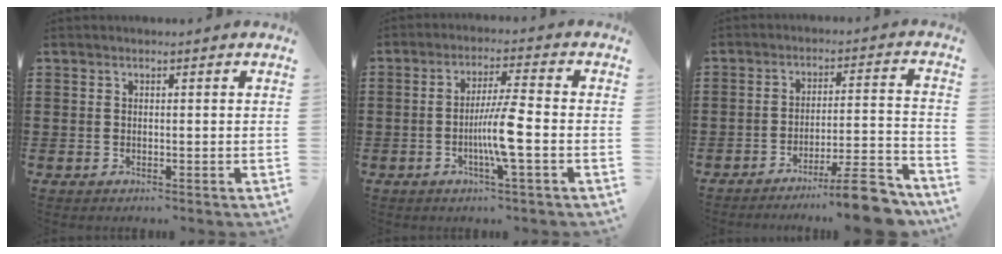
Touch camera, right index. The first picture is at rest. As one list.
[{"total": 7.1, "force": [-2.0, 0.0, 6.8], "torque": [-0.129, -0.011, -0.041]}, {"total": 10.0, "force": [-8.3, 0.5, 5.5], "torque": [-0.074, 0.021, -0.153]}]